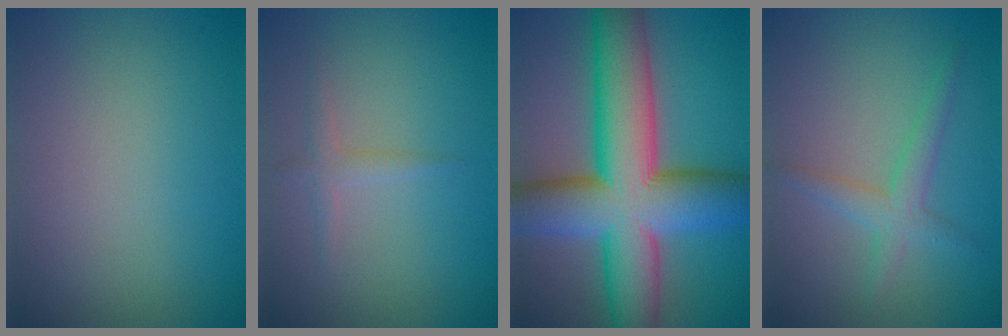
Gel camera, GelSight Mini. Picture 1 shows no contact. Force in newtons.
{"total": 1.3, "press": 1.3, "slide": 0.0}
{"total": 14.5, "press": 14.5, "slide": 0.4}
{"total": 2.4, "press": 2.4, "slide": 0.1}